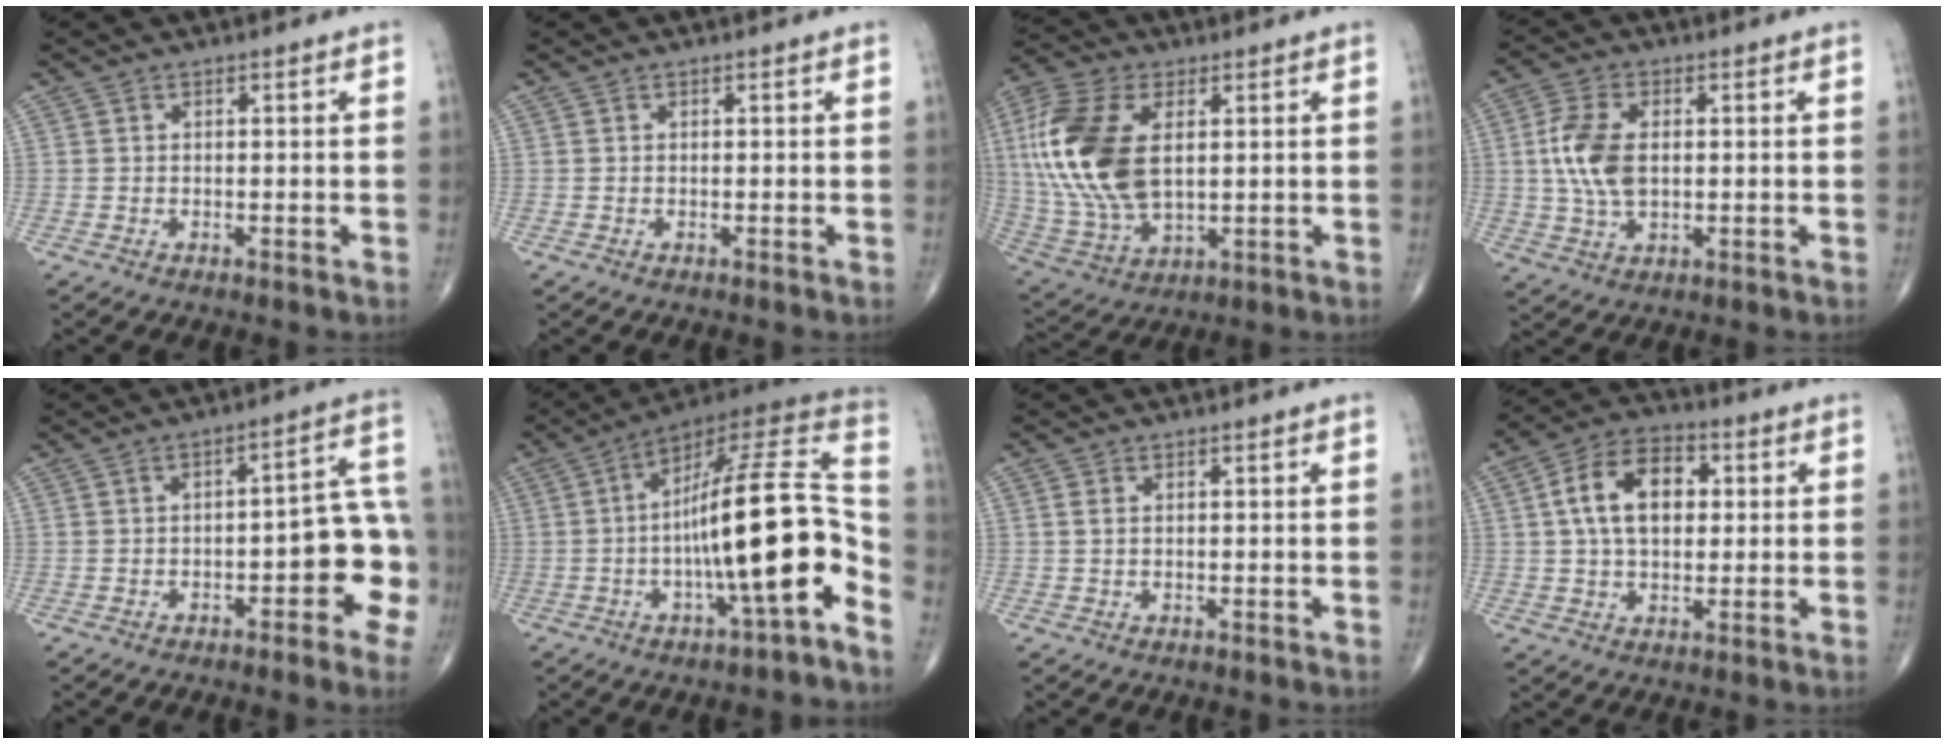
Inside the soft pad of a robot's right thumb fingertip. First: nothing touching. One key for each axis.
{"total": 0.0}
{"total": 20.5, "fx": 3.3, "fy": 11.4, "fz": 16.8, "tx": -0.366, "ty": -0.012, "tz": 0.062}
{"total": 9.5, "fx": 0.8, "fy": 5.4, "fz": 7.8, "tx": -0.165, "ty": 0.002, "tz": 0.018}
{"total": 11.5, "fx": -3.3, "fy": 4.2, "fz": 10.2, "tx": -0.087, "ty": 0.045, "tz": -0.044}
{"total": 20.8, "fx": -5.9, "fy": 4.1, "fz": 19.5, "tx": -0.304, "ty": 0.066, "tz": -0.092}
{"total": 1.1, "fx": 0.2, "fy": 0.6, "fz": 0.8, "tx": -0.019, "ty": 0.004, "tz": 0.006}
{"total": 12.4, "fx": 2.1, "fy": 7.8, "fz": 9.4, "tx": -0.145, "ty": 0.018, "tz": 0.029}